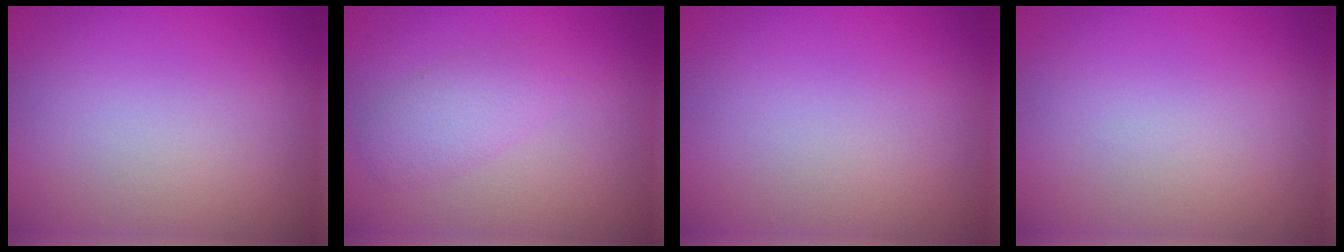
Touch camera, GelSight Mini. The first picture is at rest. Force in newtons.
{"total": 2.5, "press": 2.5, "slide": 0.1}
{"total": 0.0}
{"total": 0.0}